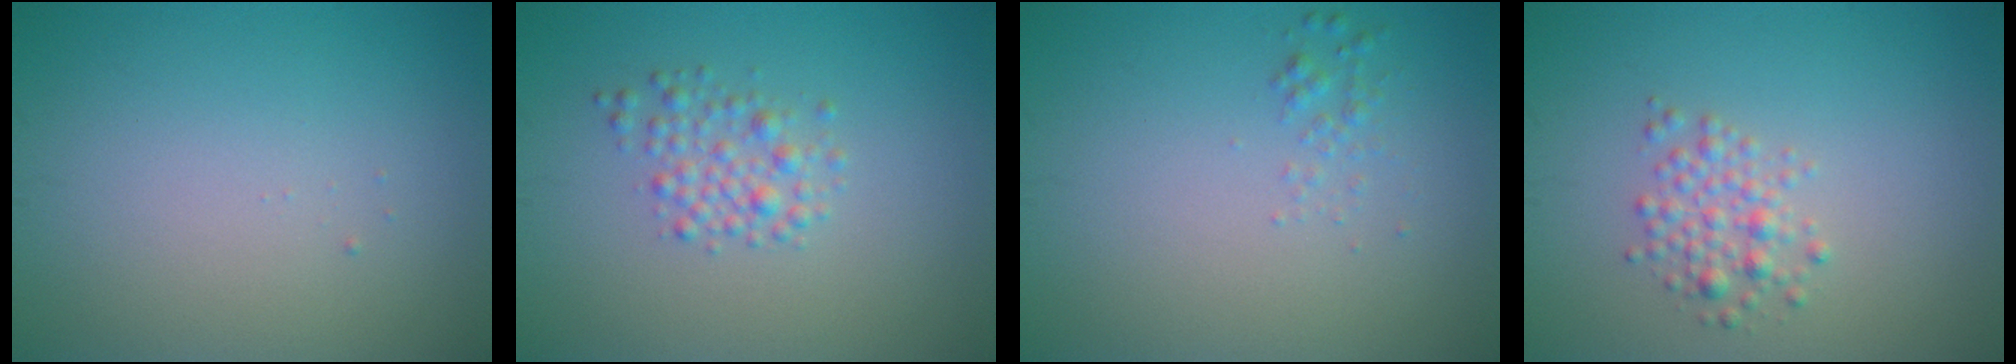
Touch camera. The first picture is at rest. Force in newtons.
{"total": 2.2, "press": 2.2, "slide": 0.1}
{"total": 1.0, "press": 1.0, "slide": 0.0}
{"total": 2.1, "press": 2.1, "slide": 0.2}